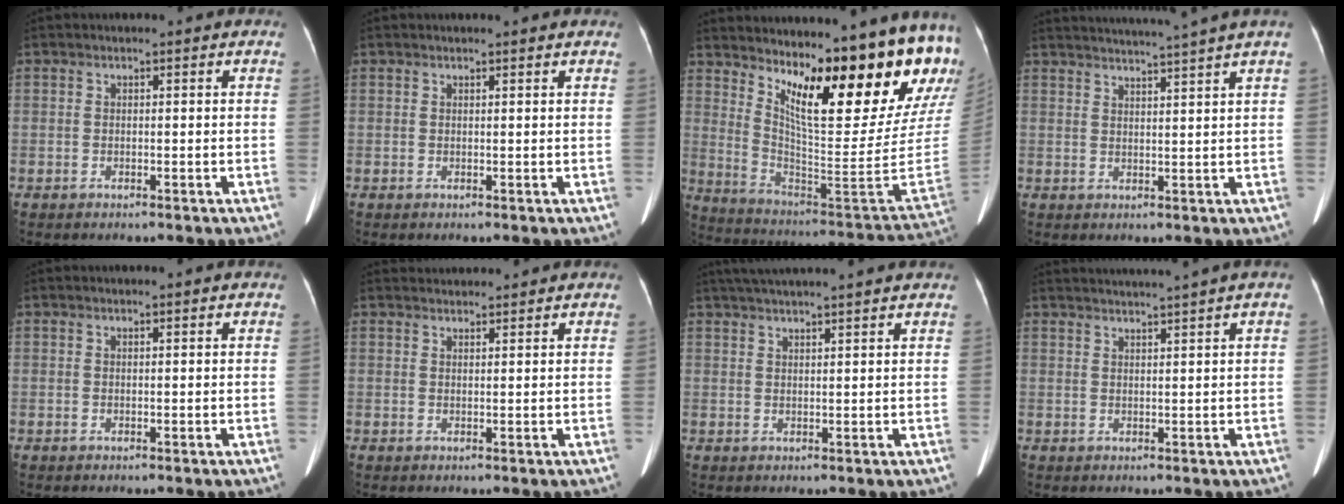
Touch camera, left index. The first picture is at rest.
{"total": 2.1, "force": [2.0, 0.1, 0.8], "torque": [-0.010, 0.011, 0.021]}
{"total": 25.5, "force": [18.7, 2.6, 17.1], "torque": [-0.267, -0.079, 0.264]}
{"total": 10.5, "force": [9.4, -2.6, 4.0], "torque": [-0.057, -0.012, 0.123]}
{"total": 1.0, "force": [0.9, 0.0, 0.4], "torque": [-0.007, 0.007, 0.014]}
{"total": 4.3, "force": [4.2, 0.2, 0.5], "torque": [-0.009, 0.032, 0.064]}
{"total": 12.5, "force": [11.0, -0.3, 5.9], "torque": [-0.101, 0.039, 0.152]}
{"total": 6.8, "force": [5.9, -2.1, 2.6], "torque": [-0.031, 0.010, 0.083]}